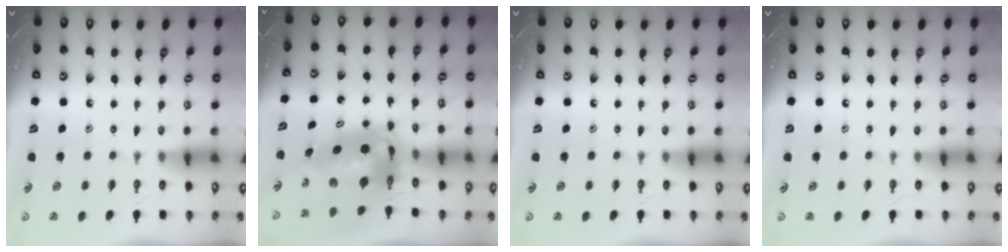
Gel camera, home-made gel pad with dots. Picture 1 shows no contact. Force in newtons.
{"total": 10.8, "press": 10.6, "slide": 2.1}
{"total": 0.0}
{"total": 0.0}